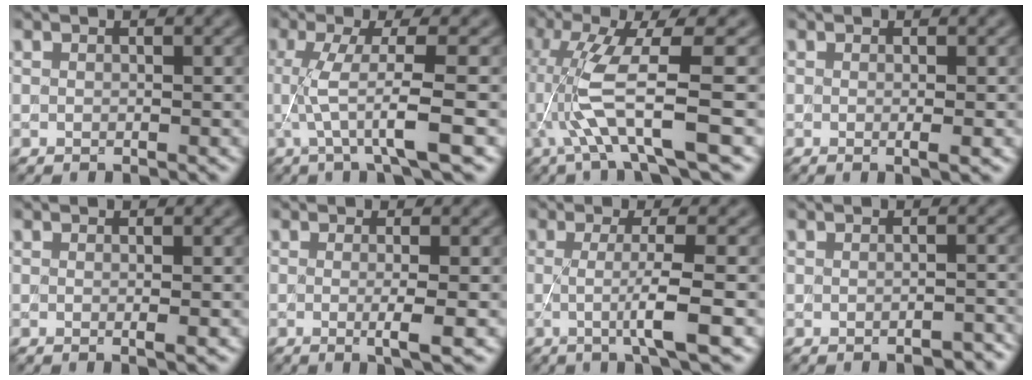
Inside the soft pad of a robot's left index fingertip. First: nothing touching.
{"total": 5.1, "force": [-0.9, 0.7, 5.0], "torque": [-0.094, 0.001, -0.017]}
{"total": 6.7, "force": [-1.8, 0.7, 6.5], "torque": [-0.145, 0.002, -0.030]}
{"total": 1.7, "force": [0.0, 0.6, 1.6], "torque": [-0.018, -0.004, -0.007]}
{"total": 1.3, "force": [0.0, 0.5, 1.3], "torque": [-0.014, -0.003, -0.004]}
{"total": 3.0, "force": [-0.2, 0.7, 2.9], "torque": [-0.041, -0.009, -0.008]}
{"total": 4.2, "force": [-0.5, 0.7, 4.1], "torque": [-0.069, -0.007, -0.016]}
{"total": 2.0, "force": [-1.4, 0.6, 1.3], "torque": [-0.007, 0.006, -0.021]}